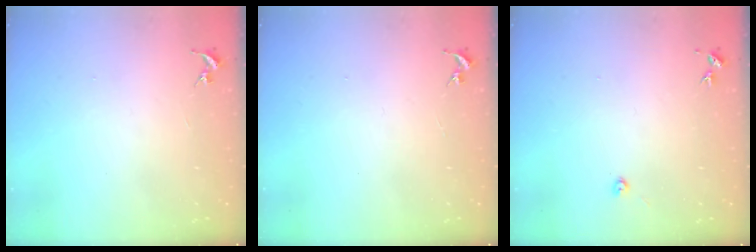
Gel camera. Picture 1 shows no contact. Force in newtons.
{"total": 0.0}
{"total": 2.2, "press": 2.2, "slide": 0.3}